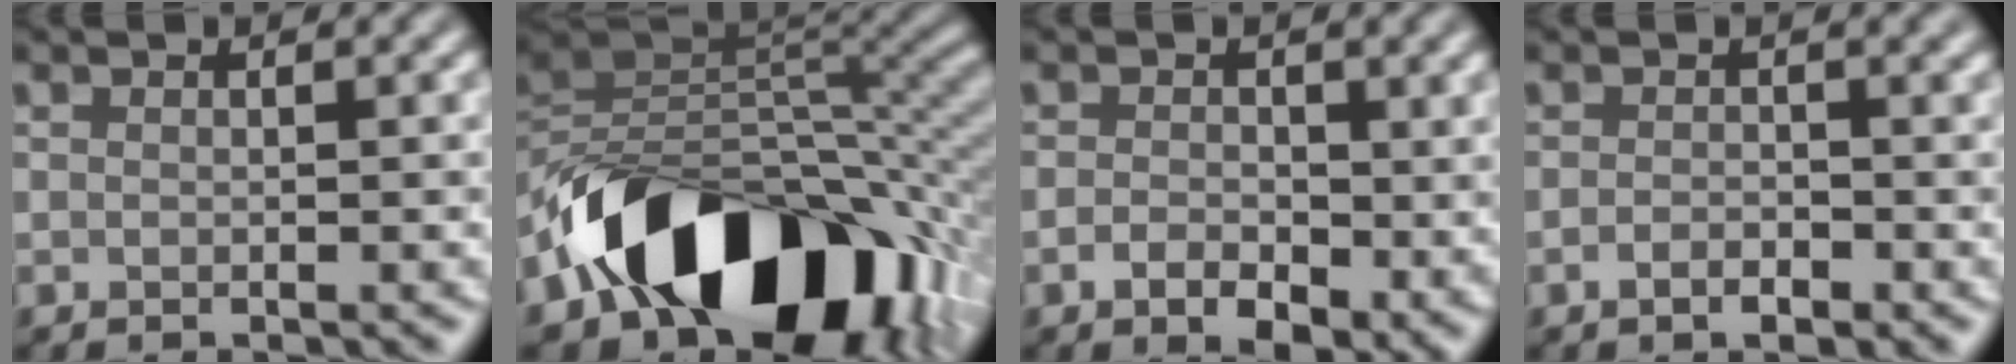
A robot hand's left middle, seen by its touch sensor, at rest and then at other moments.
{"total": 13.6, "force": [-7.2, 8.5, 7.9], "torque": [-0.102, 0.000, -0.130]}
{"total": 3.9, "force": [-1.0, 2.2, 3.1], "torque": [-0.047, -0.010, -0.016]}
{"total": 1.6, "force": [-0.8, 0.6, 1.2], "torque": [-0.023, -0.001, -0.015]}